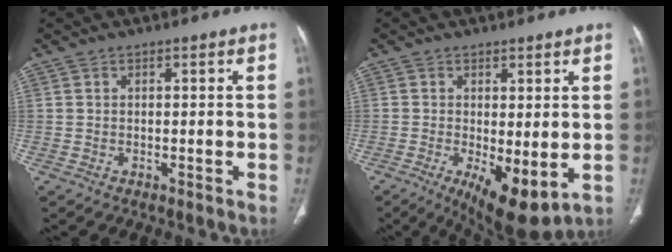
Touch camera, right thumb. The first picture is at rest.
{"total": 9.9, "force": [-2.0, 3.8, 9.0], "torque": [-0.137, -0.022, -0.018]}